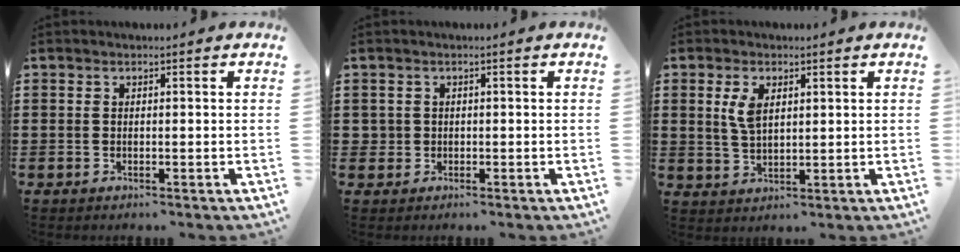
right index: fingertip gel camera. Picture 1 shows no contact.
{"total": 1.2, "force": [0.0, 1.2, 0.1], "torque": [-0.006, 0.006, -0.003]}
{"total": 4.1, "force": [1.4, 2.0, 3.3], "torque": [-0.072, 0.006, 0.025]}